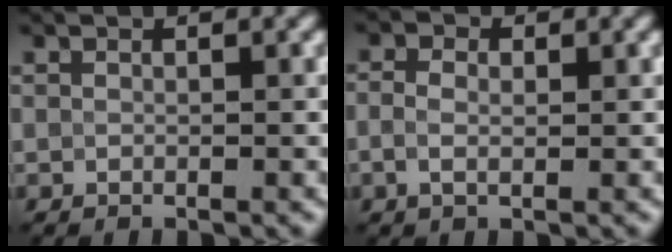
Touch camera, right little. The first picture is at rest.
{"total": 2.1, "force": [-0.1, 1.2, 1.7], "torque": [-0.029, 0.003, -0.006]}